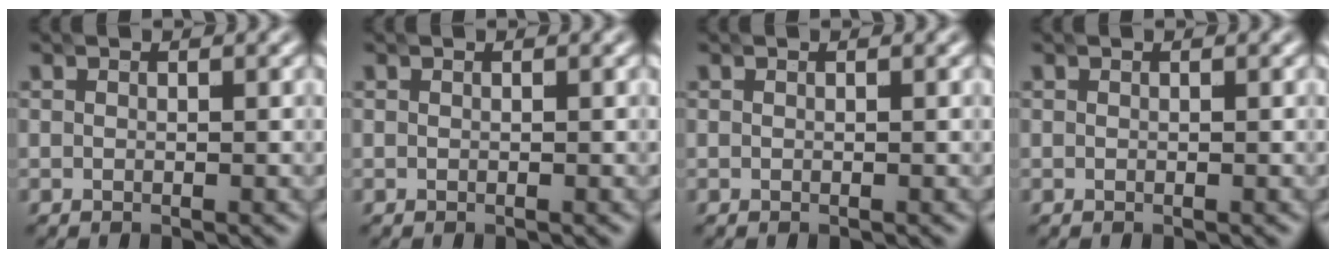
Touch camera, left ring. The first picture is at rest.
{"total": 0.0}
{"total": 0.0}
{"total": 0.0}